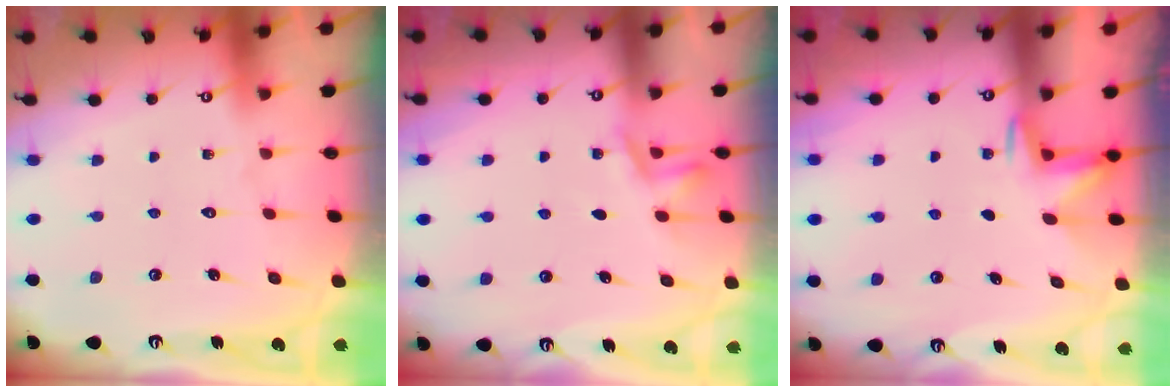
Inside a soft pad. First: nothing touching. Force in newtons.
{"total": 2.7, "press": 2.3, "slide": 1.5}
{"total": 2.5, "press": 2.4, "slide": 0.7}